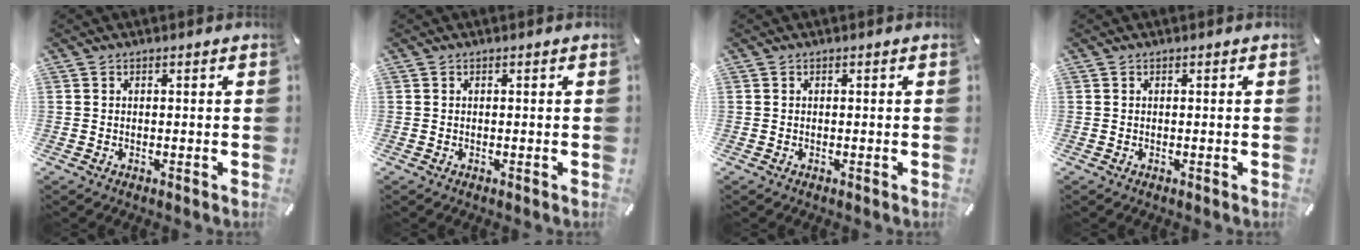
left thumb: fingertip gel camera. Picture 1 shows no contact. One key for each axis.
{"total": 0.0}
{"total": 0.0}
{"total": 0.0}